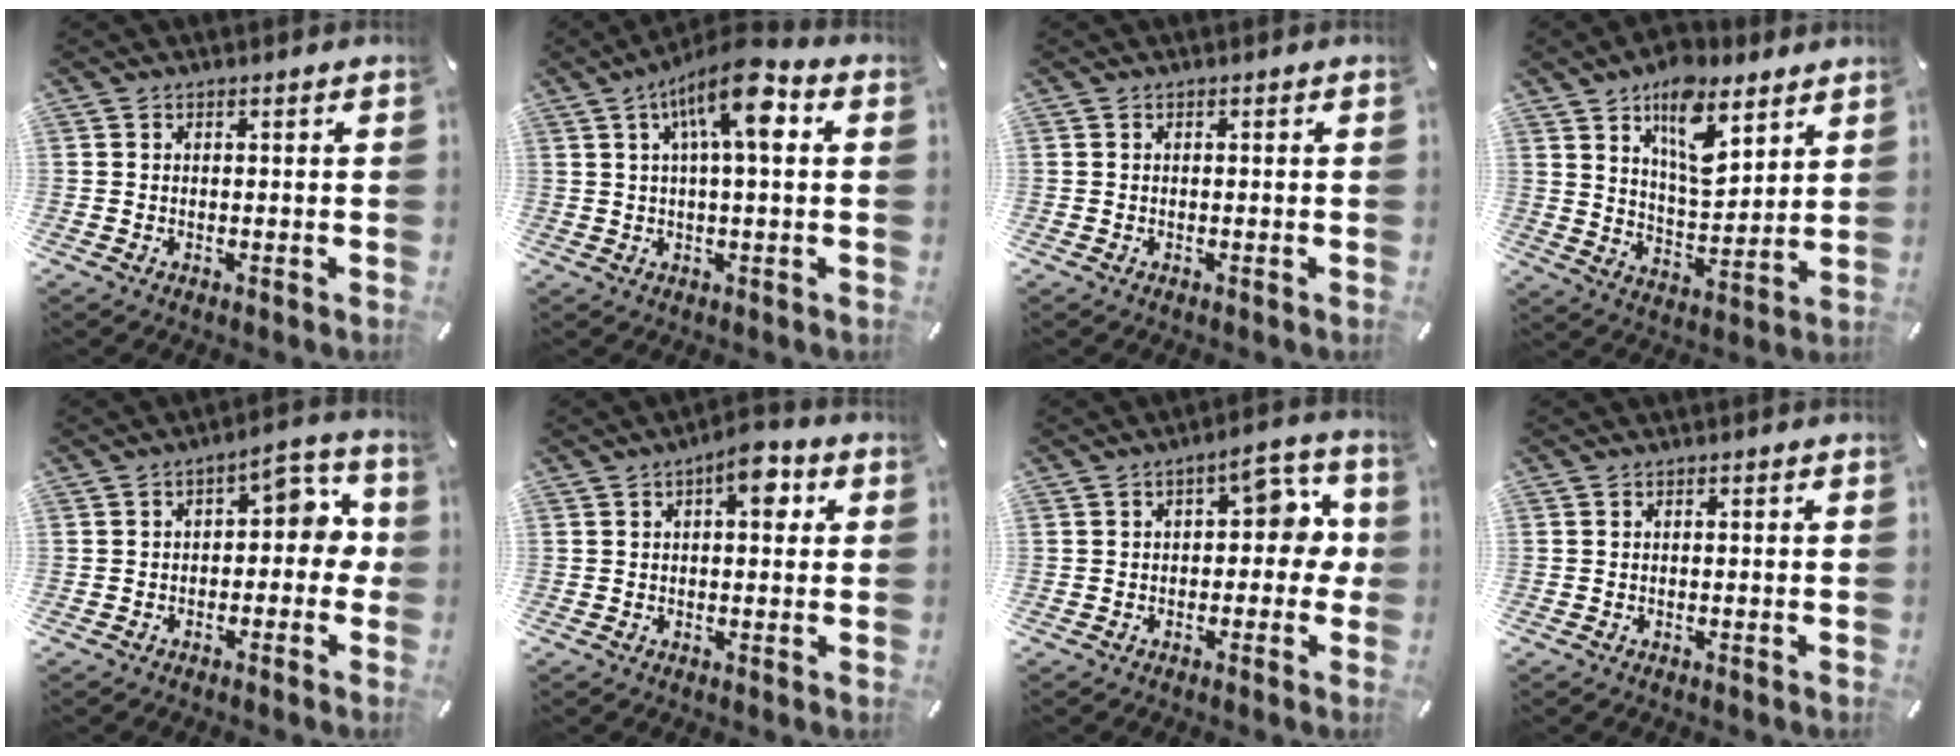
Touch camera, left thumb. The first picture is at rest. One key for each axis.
{"total": 12.3, "fx": 3.9, "fy": 3.6, "fz": 11.1, "tx": -0.185, "ty": -0.002, "tz": 0.064}
{"total": 0.0}
{"total": 14.5, "fx": 8.8, "fy": 7.3, "fz": 9.0, "tx": -0.139, "ty": -0.041, "tz": 0.155}
{"total": 8.1, "fx": 1.5, "fy": 4.4, "fz": 6.6, "tx": -0.079, "ty": -0.010, "tz": 0.015}
{"total": 6.7, "fx": 2.4, "fy": 3.1, "fz": 5.5, "tx": -0.065, "ty": -0.009, "tz": 0.031}
{"total": 10.1, "fx": 2.2, "fy": 5.2, "fz": 8.3, "tx": -0.099, "ty": -0.005, "tz": 0.030}
{"total": 0.0}